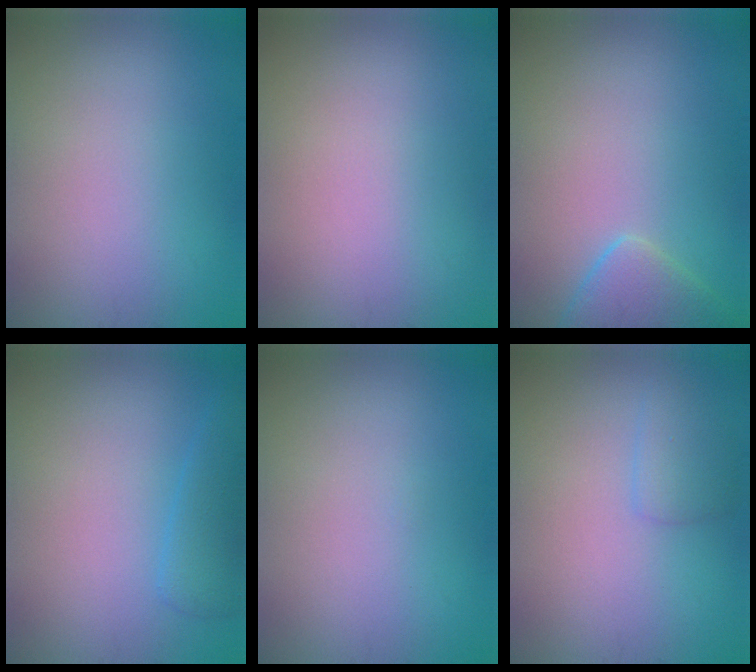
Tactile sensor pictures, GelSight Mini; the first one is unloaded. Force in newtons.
{"total": 0.0}
{"total": 3.2, "press": 3.2, "slide": 0.2}
{"total": 2.2, "press": 2.2, "slide": 0.0}
{"total": 0.0}
{"total": 1.6, "press": 1.6, "slide": 0.1}